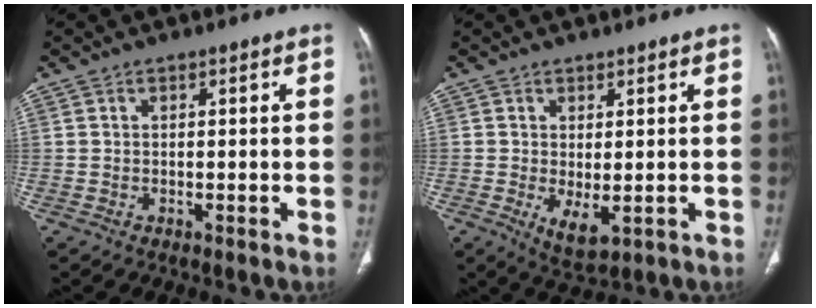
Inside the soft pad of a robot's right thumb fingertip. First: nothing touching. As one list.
[{"total": 4.5, "force": [-0.8, 1.9, 4.0], "torque": [-0.065, -0.015, -0.001]}]